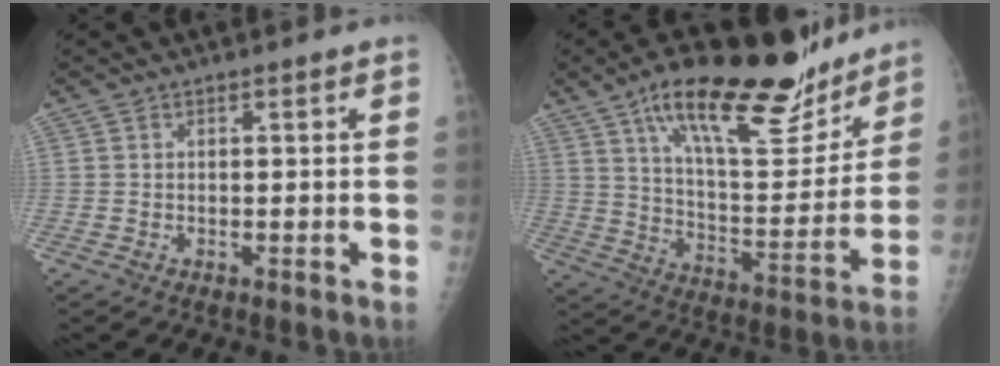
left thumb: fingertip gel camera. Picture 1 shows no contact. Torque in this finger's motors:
{"motor_torque": [0.33, 0.80, 1.48, -1.29, 0.13]}